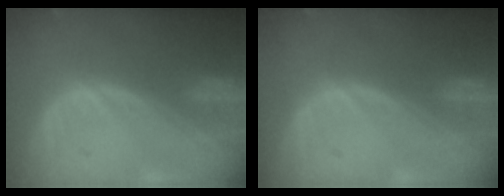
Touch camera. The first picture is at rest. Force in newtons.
{"total": 0.0}